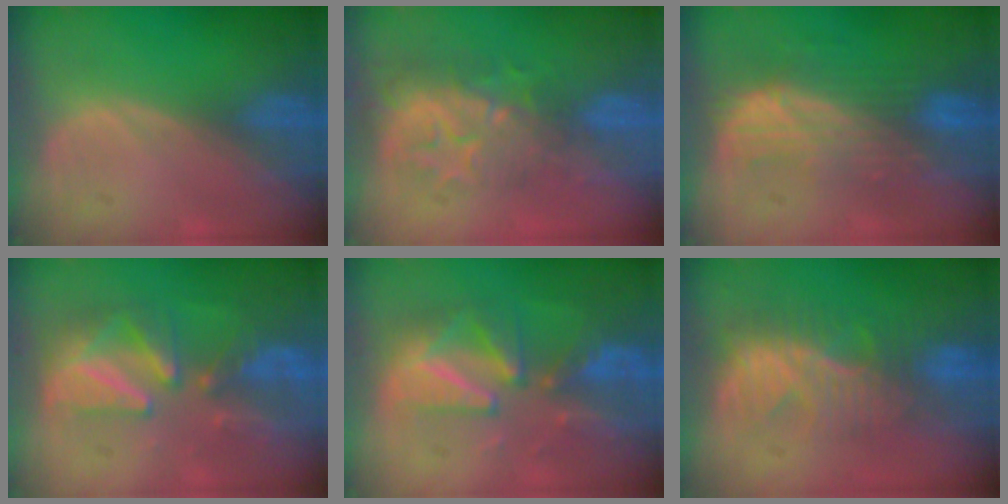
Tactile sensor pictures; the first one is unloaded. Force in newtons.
{"total": 9.2, "press": 8.0, "slide": 4.5}
{"total": 7.3, "press": 7.3, "slide": 0.6}
{"total": 8.3, "press": 8.1, "slide": 2.0}
{"total": 9.7, "press": 8.6, "slide": 4.4}
{"total": 8.1, "press": 8.0, "slide": 1.3}